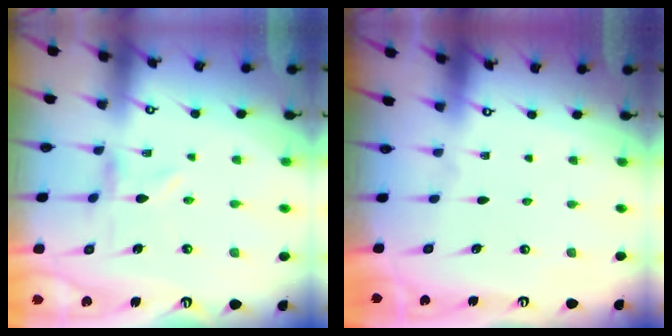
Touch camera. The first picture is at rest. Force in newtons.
{"total": 0.0}